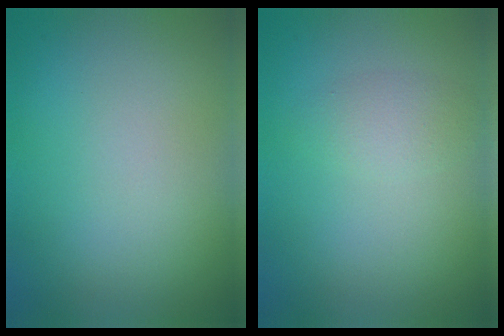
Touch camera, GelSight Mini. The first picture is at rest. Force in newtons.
{"total": 1.8, "press": 1.8, "slide": 0.2}